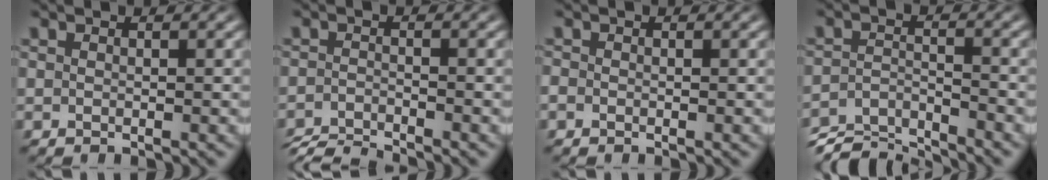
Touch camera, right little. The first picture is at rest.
{"total": 3.7, "force": [-3.6, 0.4, 0.4], "torque": [-0.009, -0.017, -0.060]}
{"total": 1.2, "force": [-0.5, 1.0, 0.4], "torque": [-0.019, -0.007, -0.011]}
{"total": 6.1, "force": [-4.9, 2.3, 2.7], "torque": [-0.039, -0.026, -0.074]}